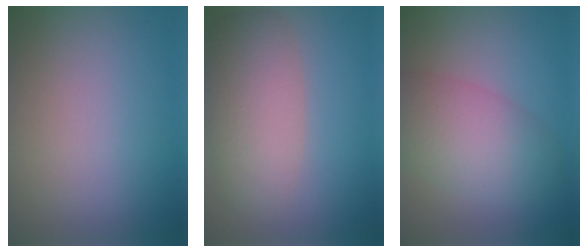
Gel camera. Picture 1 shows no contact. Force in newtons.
{"total": 5.9, "press": 5.9, "slide": 0.3}
{"total": 6.2, "press": 6.1, "slide": 0.3}